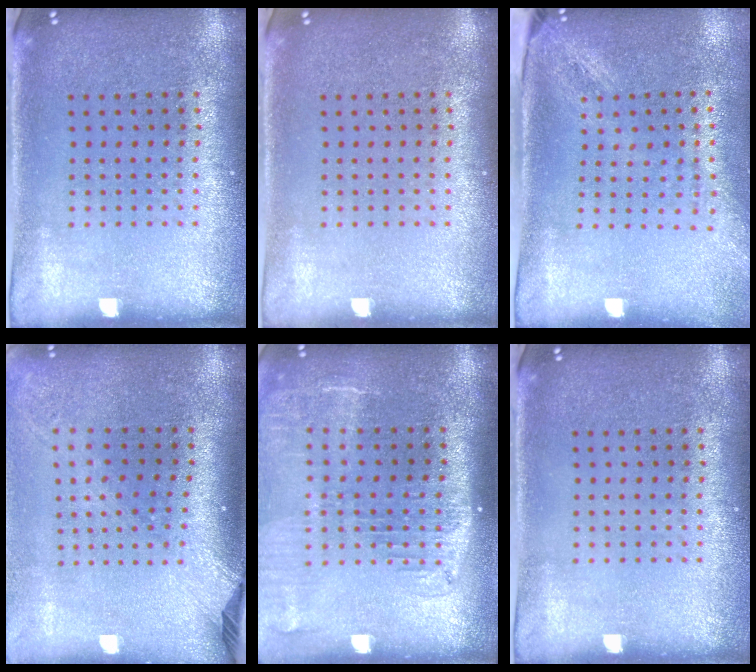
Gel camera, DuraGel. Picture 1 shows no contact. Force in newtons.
{"total": 0.0}
{"total": 2.0, "press": 1.6, "slide": 1.3}
{"total": 2.3, "press": 1.7, "slide": 1.5}
{"total": 2.3, "press": 1.9, "slide": 1.4}
{"total": 0.0}